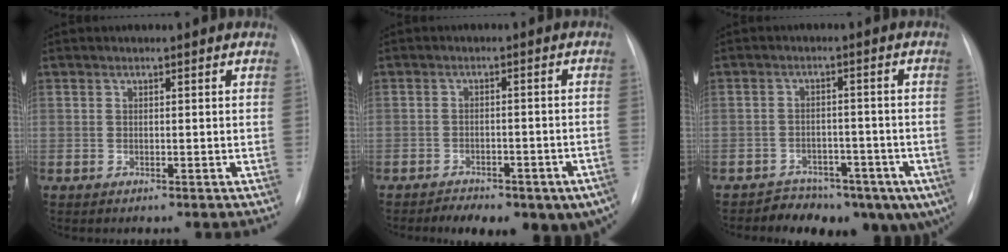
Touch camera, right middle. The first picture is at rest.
{"total": 14.9, "force": [-10.3, 6.1, 8.9], "torque": [-0.099, 0.014, -0.128]}
{"total": 11.2, "force": [-7.7, 6.8, 4.4], "torque": [-0.041, 0.023, -0.100]}